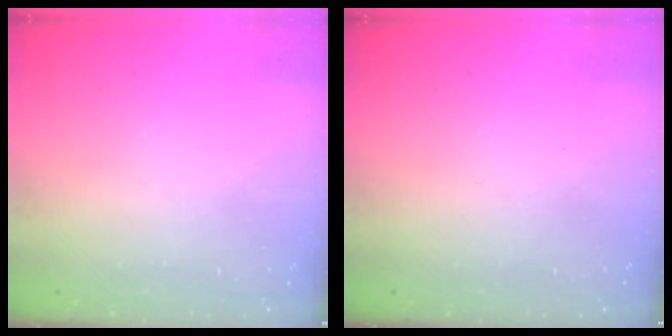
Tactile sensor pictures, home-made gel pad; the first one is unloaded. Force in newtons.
{"total": 0.0}